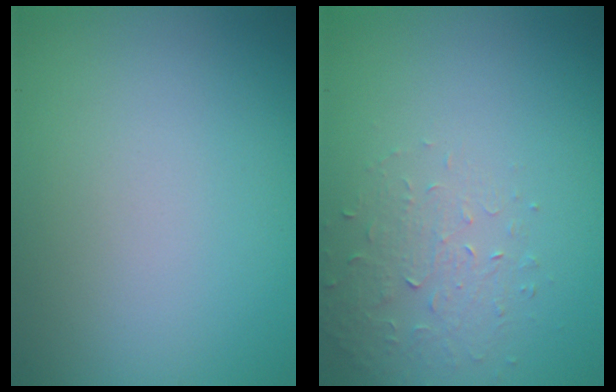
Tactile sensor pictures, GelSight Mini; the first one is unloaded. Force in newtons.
{"total": 1.6, "press": 0.9, "slide": 1.3}